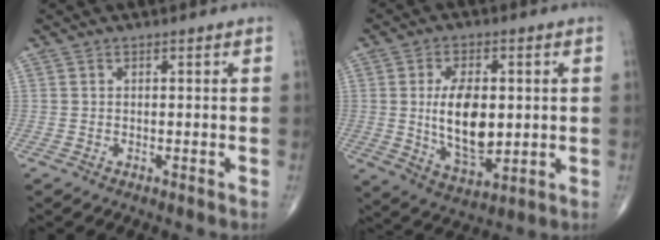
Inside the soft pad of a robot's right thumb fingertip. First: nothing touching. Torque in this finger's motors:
{"motor_torque": [-0.01, 0.43, 0.68, 0.24, 0.16]}